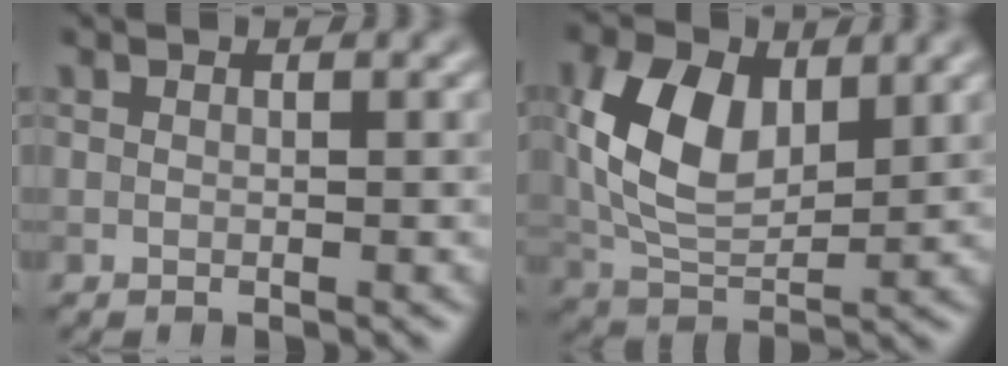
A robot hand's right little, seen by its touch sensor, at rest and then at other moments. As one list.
[{"total": 8.2, "force": [2.1, 5.0, 6.2], "torque": [-0.137, 0.003, 0.040]}]